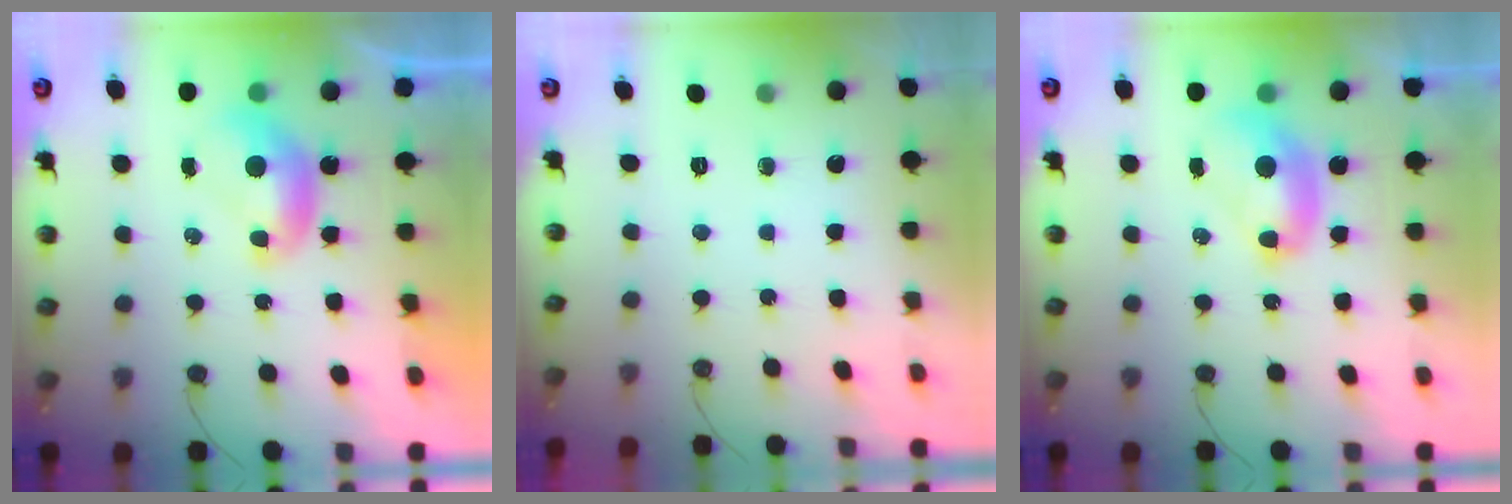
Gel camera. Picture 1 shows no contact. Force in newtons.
{"total": 0.0}
{"total": 2.6, "press": 2.6, "slide": 0.1}